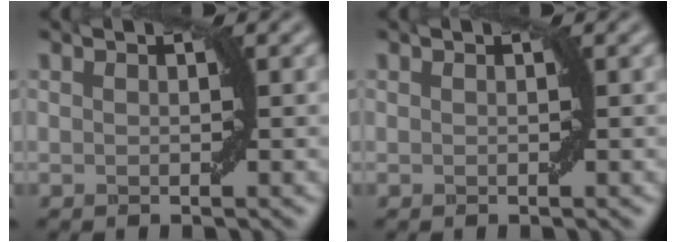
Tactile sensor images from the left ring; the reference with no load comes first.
{"total": 0.0}